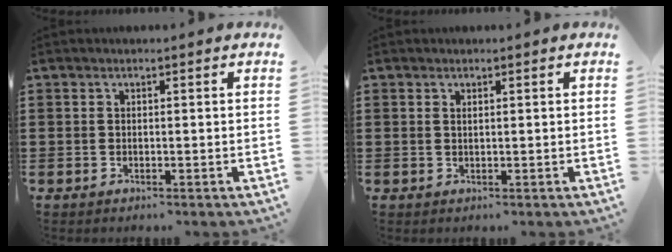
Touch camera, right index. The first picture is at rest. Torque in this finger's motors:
{"motor_torque": [-0.82, 0.88, -0.03, -0.01]}